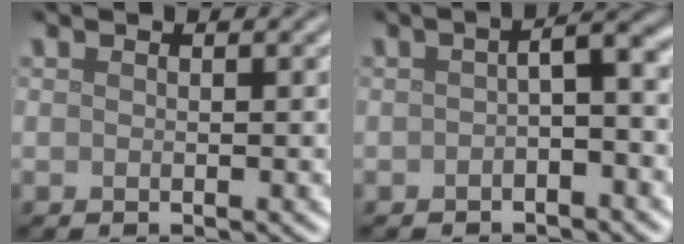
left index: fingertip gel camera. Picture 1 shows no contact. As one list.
[{"total": 3.3, "force": [-0.5, 1.0, 3.1], "torque": [-0.047, 0.012, -0.015]}]